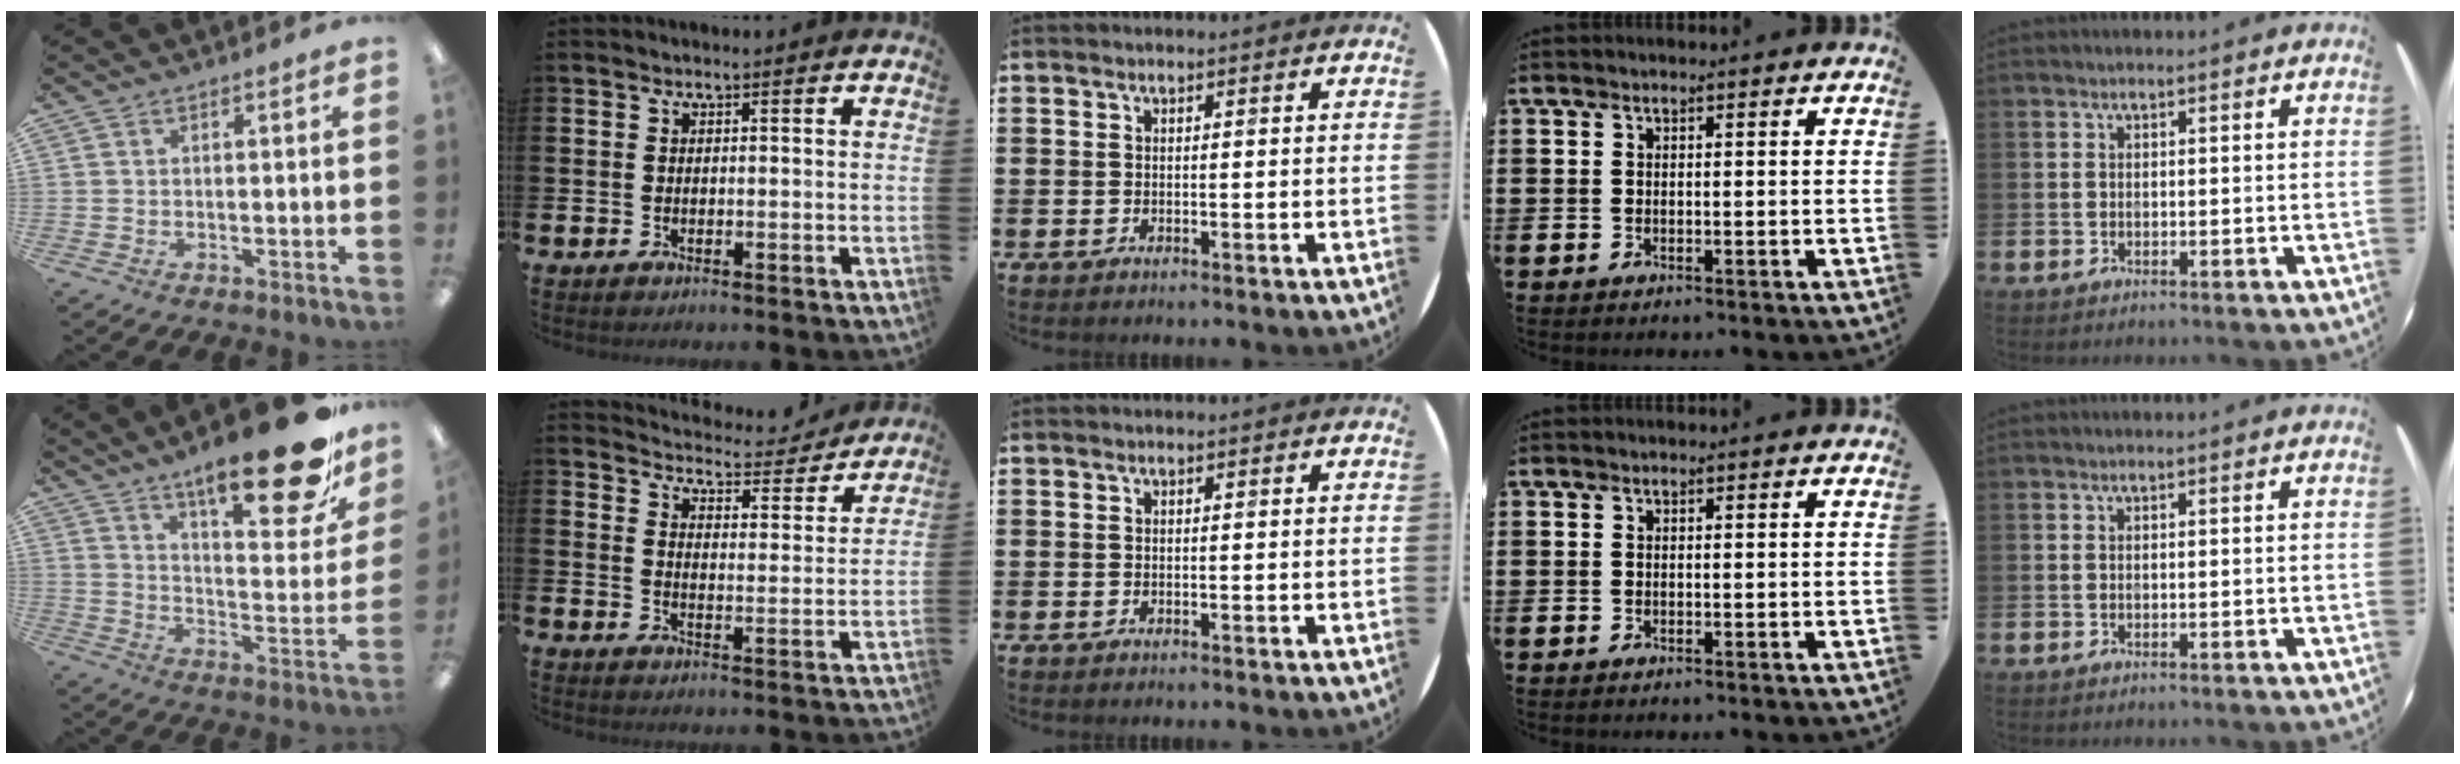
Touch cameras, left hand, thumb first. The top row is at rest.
{"thumb": {"total": 23.8, "force": [15.6, 7.5, 16.3], "torque": [-0.225, -0.107, 0.249]}, "index": {"total": 4.9, "force": [4.9, 0.6, 0.3], "torque": [-0.027, -0.041, 0.081]}}